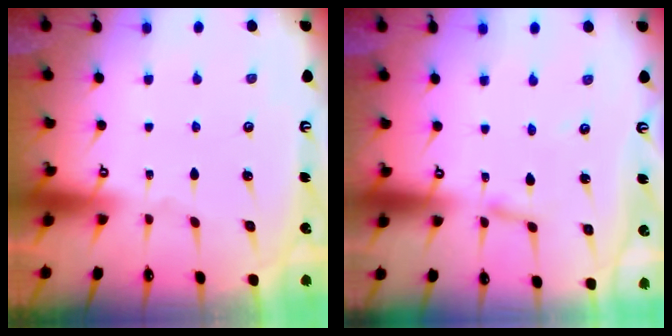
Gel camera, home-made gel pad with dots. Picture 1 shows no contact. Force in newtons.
{"total": 2.7, "press": 2.7, "slide": 0.2}